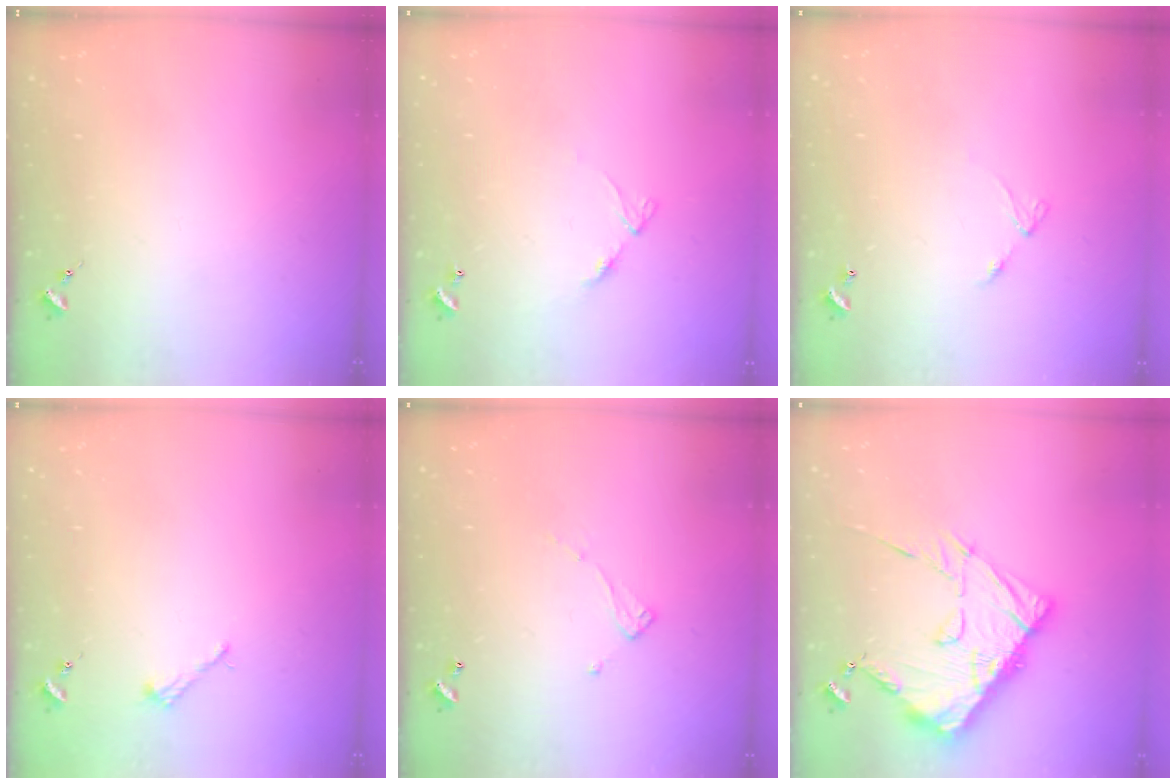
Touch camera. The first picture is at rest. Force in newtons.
{"total": 6.4, "press": 6.4, "slide": 0.5}
{"total": 4.7, "press": 4.7, "slide": 0.4}
{"total": 2.6, "press": 2.6, "slide": 0.3}
{"total": 6.5, "press": 6.5, "slide": 0.2}
{"total": 18.0, "press": 17.9, "slide": 1.6}